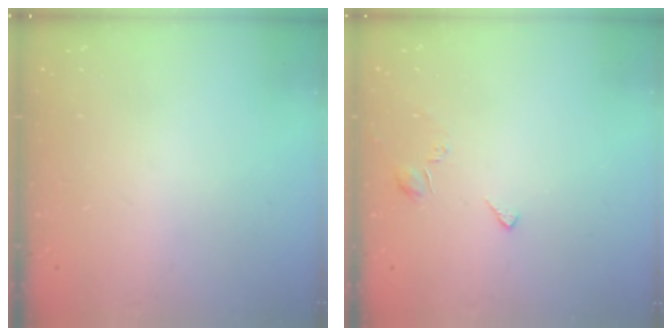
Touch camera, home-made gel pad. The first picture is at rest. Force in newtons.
{"total": 3.0, "press": 3.0, "slide": 0.2}